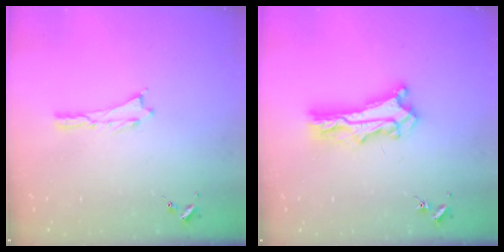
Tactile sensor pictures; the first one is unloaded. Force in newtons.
{"total": 7.4, "press": 7.3, "slide": 0.6}